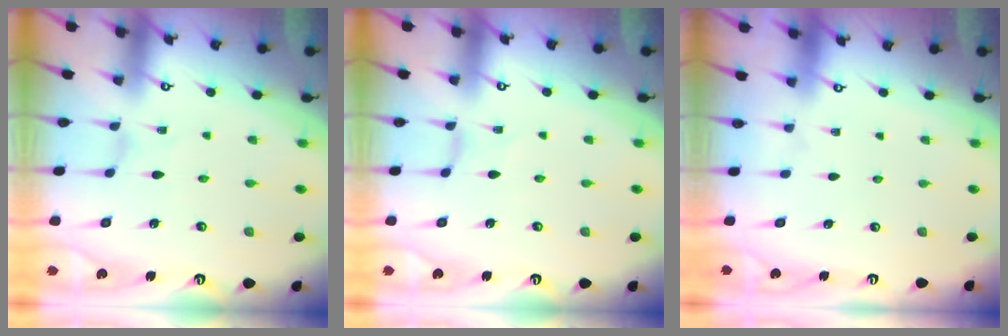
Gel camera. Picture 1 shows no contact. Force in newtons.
{"total": 0.0}
{"total": 0.0}